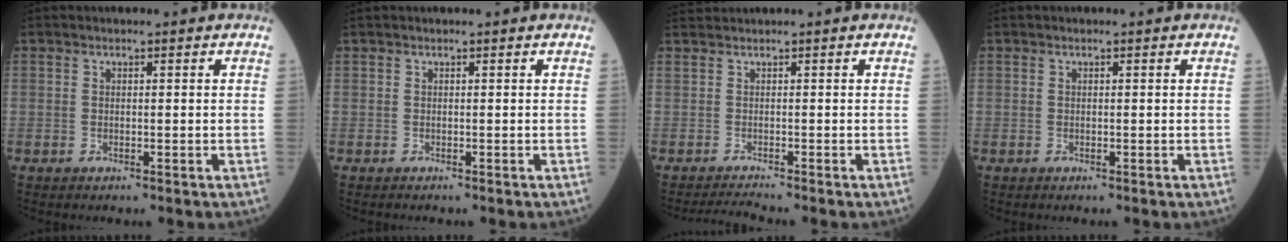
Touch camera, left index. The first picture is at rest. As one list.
[{"total": 0.0}, {"total": 0.5, "force": [-0.4, -0.1, 0.3], "torque": [-0.014, 0.004, -0.006]}, {"total": 0.0}]